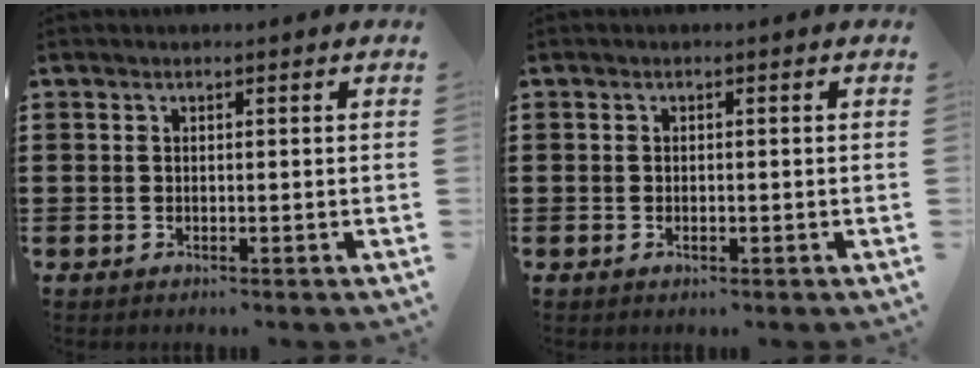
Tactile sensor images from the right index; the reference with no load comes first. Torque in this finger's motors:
{"motor_torque": [0.85, 1.29, -0.01, 0.00]}